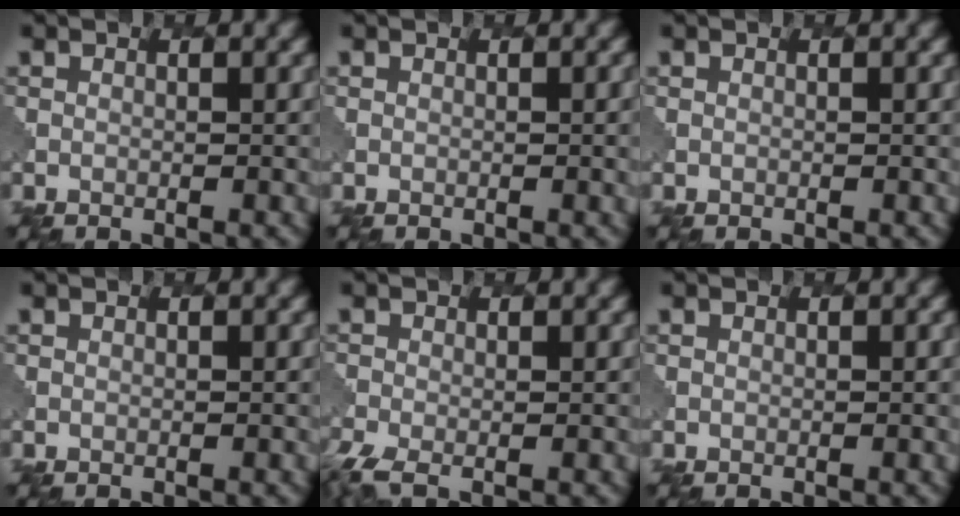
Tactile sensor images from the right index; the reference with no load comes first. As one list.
[{"total": 1.1, "force": [-0.1, 0.0, 1.1], "torque": [-0.010, -0.002, -0.002]}, {"total": 0.0}, {"total": 0.0}, {"total": 3.2, "force": [-2.3, 0.8, 2.1], "torque": [-0.045, -0.008, -0.053]}, {"total": 0.0}]